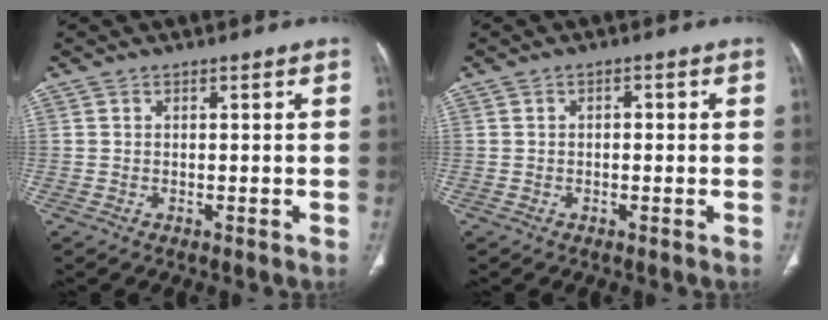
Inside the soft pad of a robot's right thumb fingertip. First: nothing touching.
{"total": 1.2, "force": [0.1, 0.7, 1.0], "torque": [-0.014, 0.006, -0.002]}